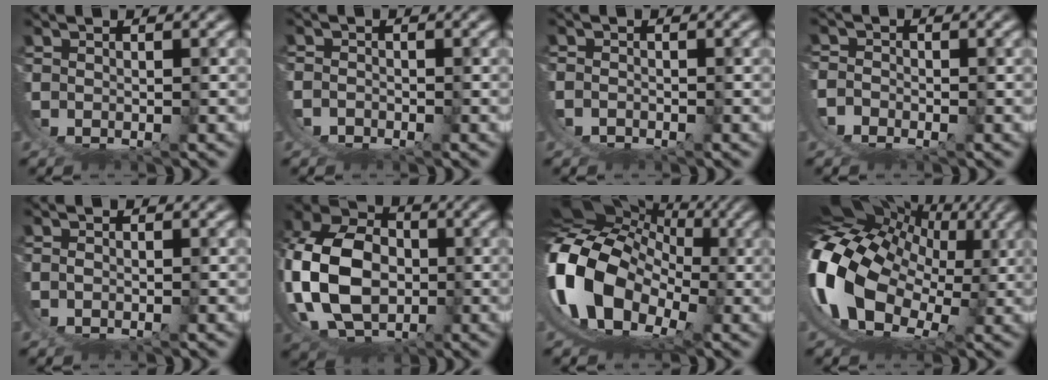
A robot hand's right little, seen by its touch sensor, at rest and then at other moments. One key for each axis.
{"total": 2.5, "fx": -0.2, "fy": 2.4, "fz": 0.7, "tx": -0.038, "ty": -0.014, "tz": -0.002}
{"total": 1.5, "fx": 0.0, "fy": 1.4, "fz": 0.4, "tx": -0.026, "ty": -0.006, "tz": 0.000}
{"total": 4.1, "fx": -0.2, "fy": 3.8, "fz": 1.3, "tx": -0.054, "ty": -0.018, "tz": -0.006}
{"total": 0.6, "fx": 0.1, "fy": 0.4, "fz": 0.4, "tx": -0.011, "ty": -0.001, "tz": 0.001}
{"total": 13.6, "fx": 3.3, "fy": 9.8, "fz": 8.7, "tx": -0.213, "ty": -0.035, "tz": 0.070}
{"total": 19.4, "fx": 2.8, "fy": 14.6, "fz": 12.5, "tx": -0.291, "ty": -0.037, "tz": 0.045}
{"total": 21.2, "fx": 3.7, "fy": 16.1, "fz": 13.3, "tx": -0.302, "ty": -0.033, "tz": 0.058}